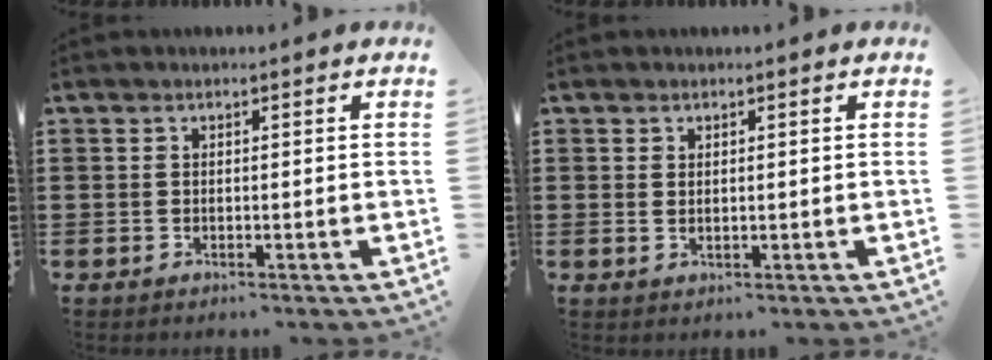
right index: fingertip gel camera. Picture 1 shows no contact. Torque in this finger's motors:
{"motor_torque": [0.06, 2.08, -0.10, -0.01]}